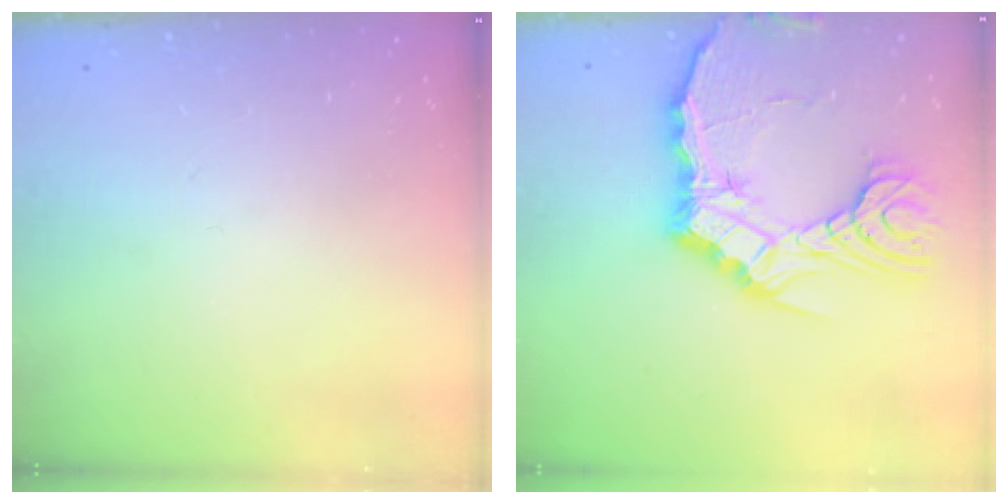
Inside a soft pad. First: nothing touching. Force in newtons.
{"total": 18.5, "press": 18.3, "slide": 2.5}